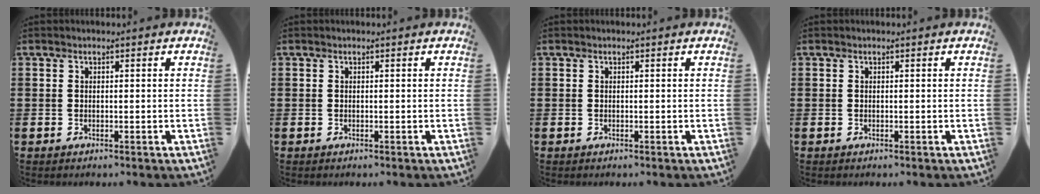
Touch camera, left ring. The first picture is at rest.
{"total": 0.0}
{"total": 0.0}
{"total": 0.0}